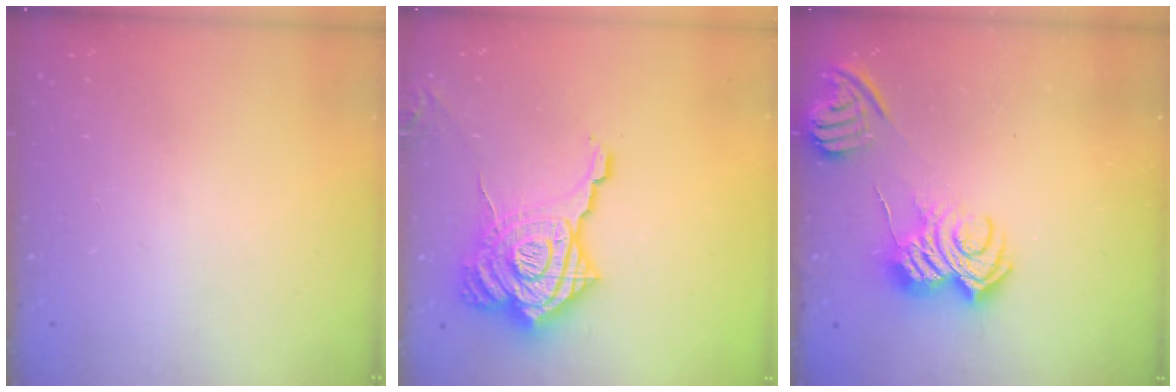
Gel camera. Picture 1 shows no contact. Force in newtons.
{"total": 24.8, "press": 24.6, "slide": 3.2}
{"total": 9.3, "press": 9.3, "slide": 0.7}